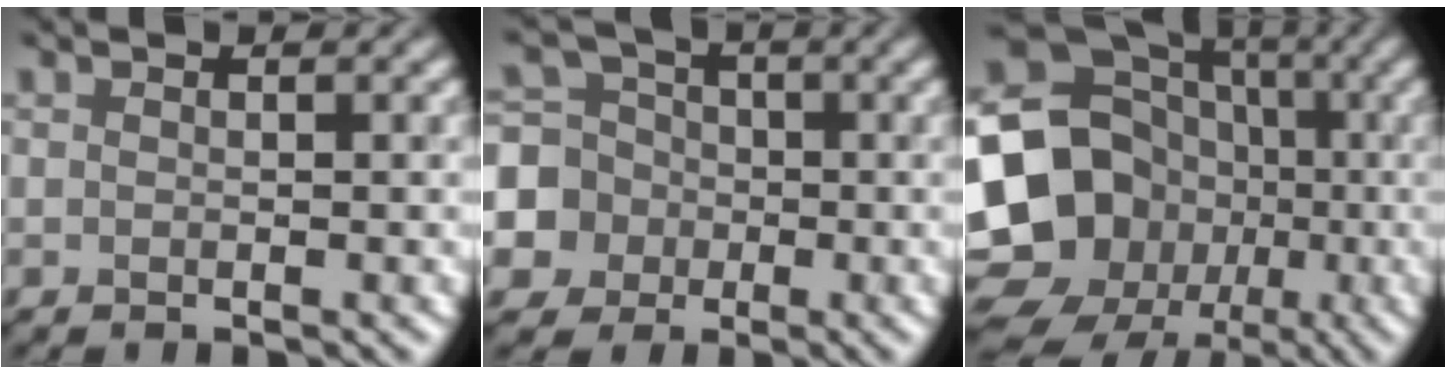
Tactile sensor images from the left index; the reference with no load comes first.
{"total": 7.3, "force": [-1.9, 6.9, 1.2], "torque": [-0.033, 0.004, -0.063]}
{"total": 18.4, "force": [-4.6, 16.2, 7.5], "torque": [-0.146, -0.003, -0.102]}